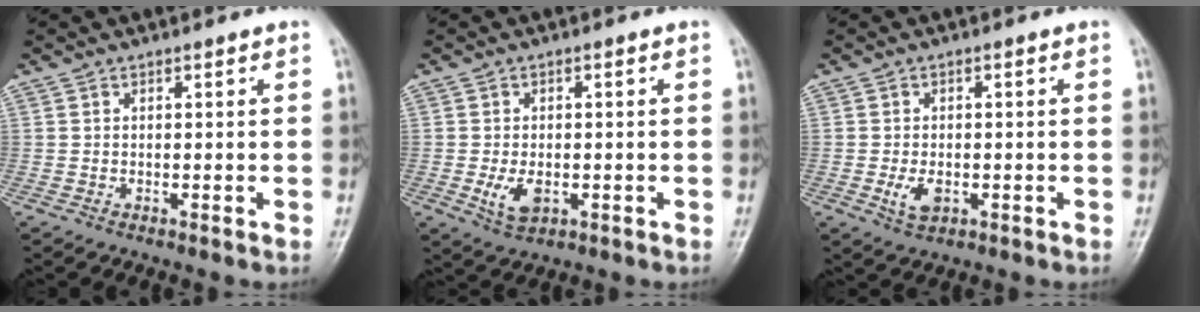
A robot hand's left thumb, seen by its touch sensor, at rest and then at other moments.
{"total": 4.9, "force": [-1.2, 2.8, 3.7], "torque": [-0.069, -0.002, -0.015]}
{"total": 4.2, "force": [-1.2, 2.4, 3.2], "torque": [-0.061, 0.001, -0.017]}